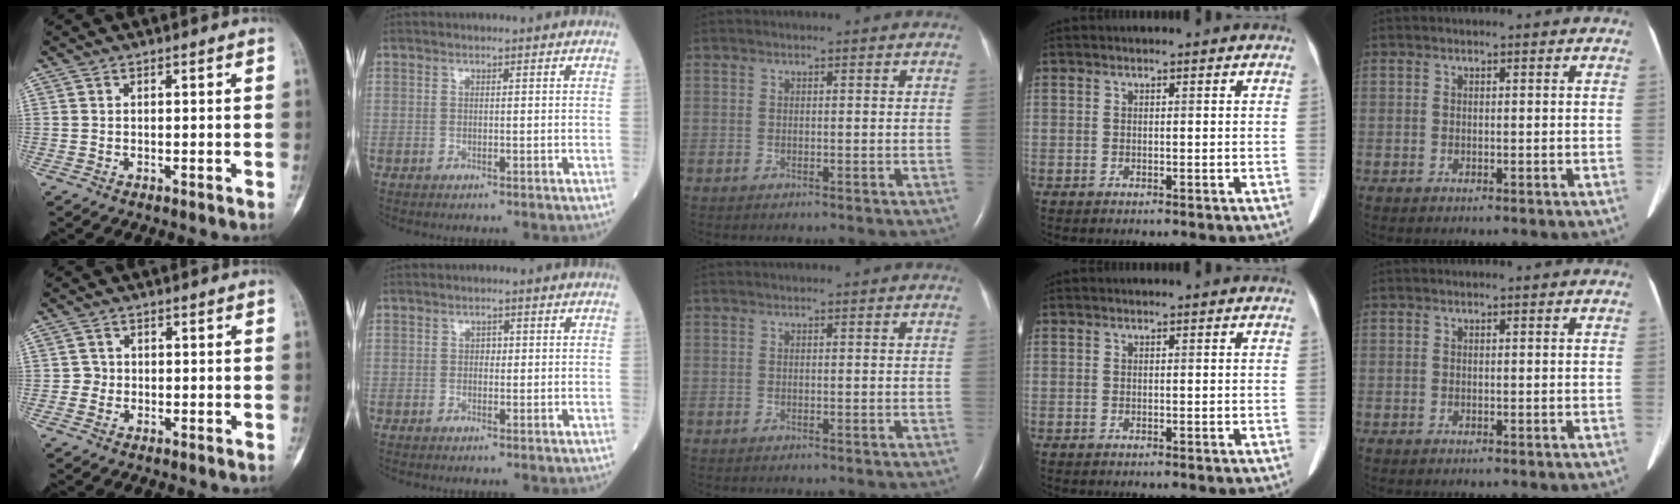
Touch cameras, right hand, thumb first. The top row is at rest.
{"thumb": {"total": 1.5, "force": [-0.3, 1.5, 0.0], "torque": [0.011, 0.008, -0.010]}, "index": {"total": 0.6, "force": [0.0, 0.5, 0.4], "torque": [-0.004, 0.002, -0.001]}}